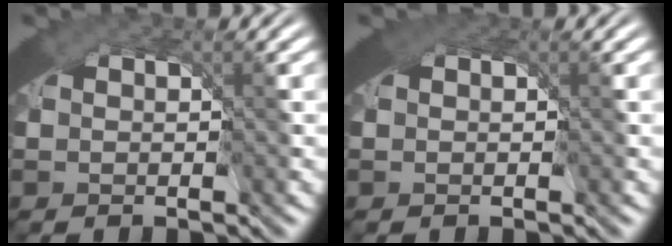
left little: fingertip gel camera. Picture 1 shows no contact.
{"total": 1.0, "force": [0.5, 0.7, 0.5], "torque": [-0.010, -0.001, 0.008]}